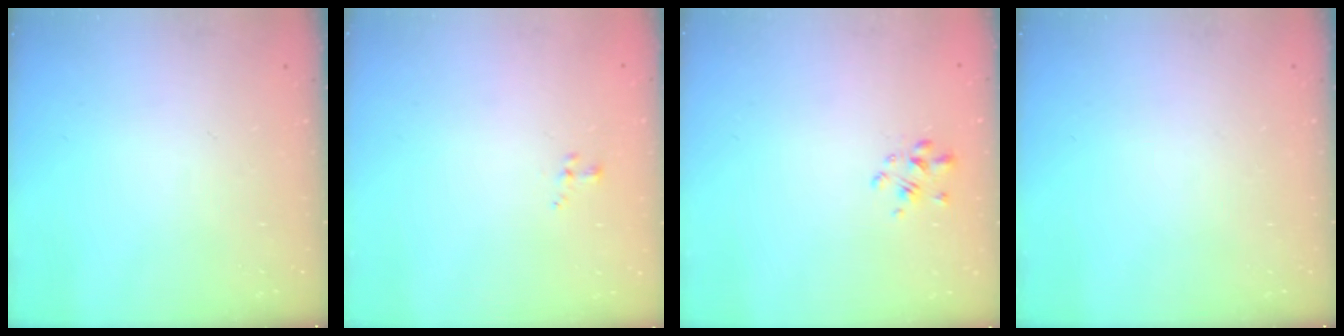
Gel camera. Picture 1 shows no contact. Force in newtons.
{"total": 0.8, "press": 0.6, "slide": 0.6}
{"total": 2.5, "press": 2.3, "slide": 1.1}
{"total": 0.0}